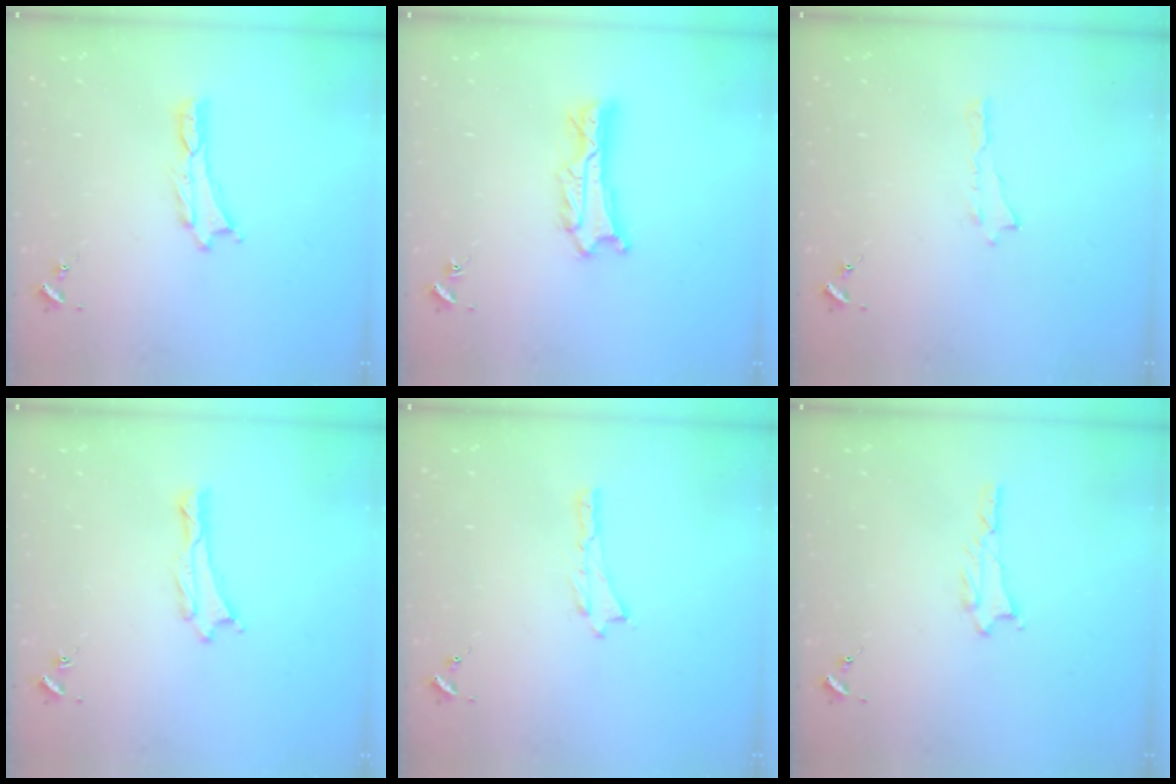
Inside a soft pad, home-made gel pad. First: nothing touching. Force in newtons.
{"total": 2.2, "press": 2.2, "slide": 0.2}
{"total": 0.0}
{"total": 0.0}
{"total": 0.0}
{"total": 1.0, "press": 1.0, "slide": 0.1}